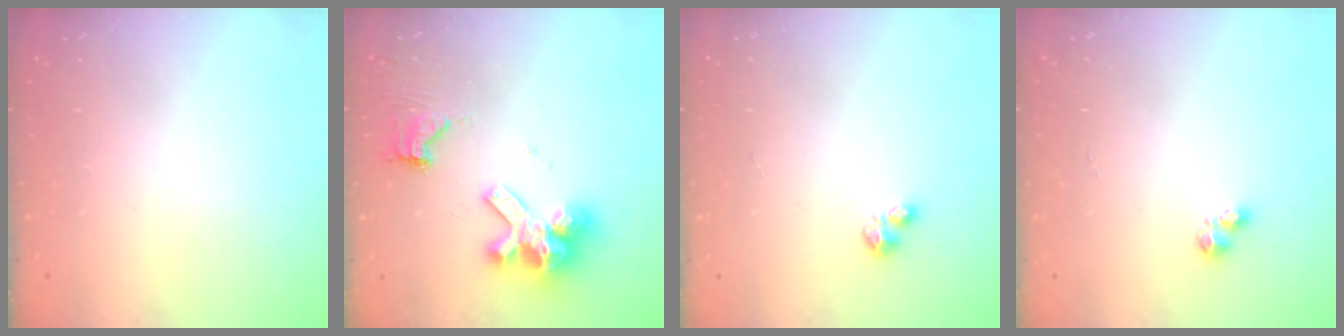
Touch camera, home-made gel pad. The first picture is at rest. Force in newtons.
{"total": 12.6, "press": 12.5, "slide": 1.6}
{"total": 2.3, "press": 2.3, "slide": 0.2}
{"total": 2.6, "press": 2.5, "slide": 0.3}